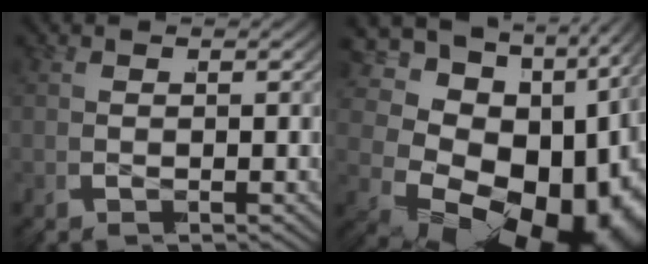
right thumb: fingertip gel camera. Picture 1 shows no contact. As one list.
[{"total": 19.9, "force": [-2.6, 13.4, 14.5], "torque": [-0.254, -0.042, -0.029]}]